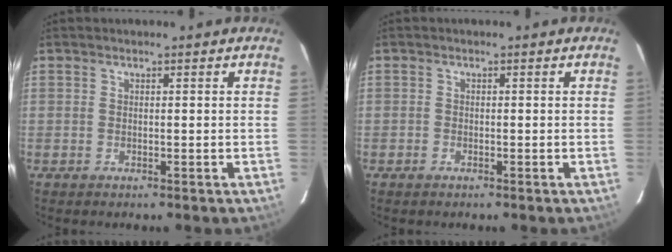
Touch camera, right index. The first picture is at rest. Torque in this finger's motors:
{"motor_torque": [-0.10, -0.11, -0.06, -0.03]}